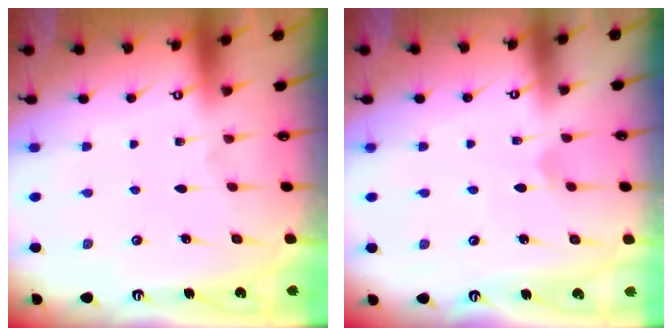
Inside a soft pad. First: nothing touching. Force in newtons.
{"total": 2.9, "press": 2.9, "slide": 0.3}